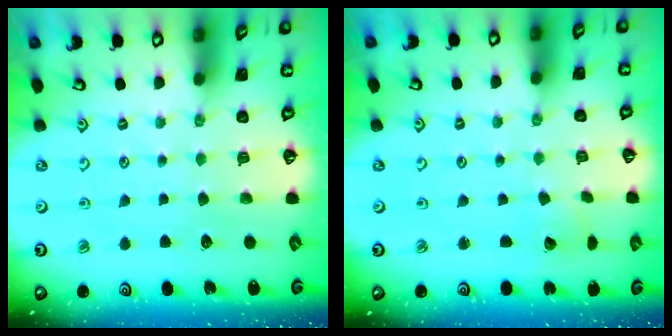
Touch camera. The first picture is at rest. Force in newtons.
{"total": 2.9, "press": 2.9, "slide": 0.1}